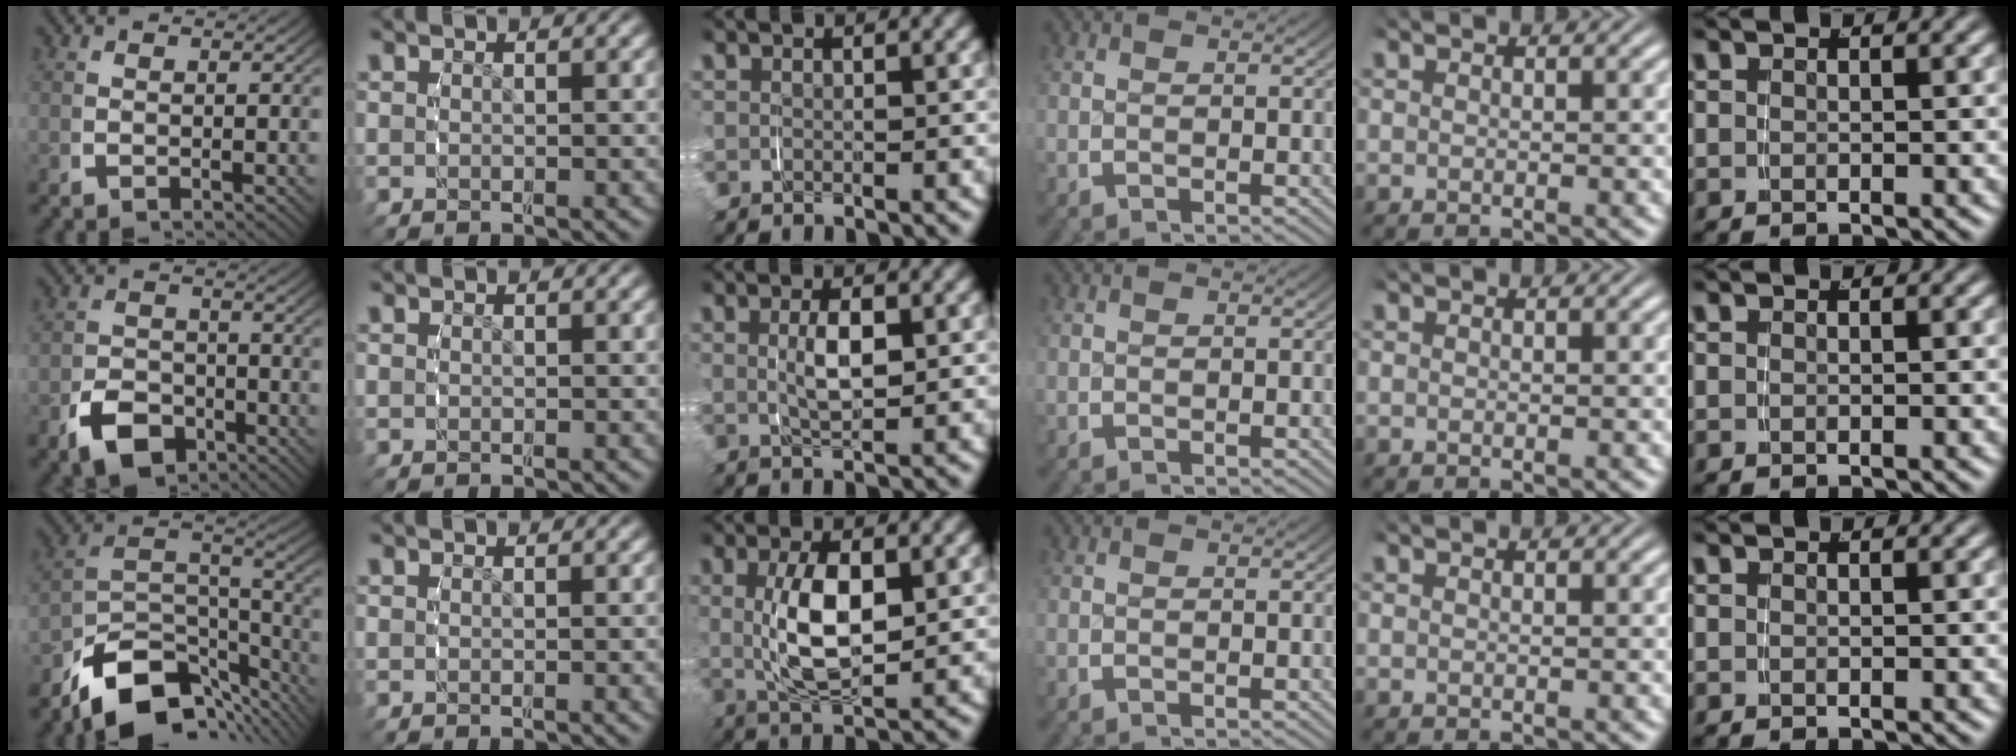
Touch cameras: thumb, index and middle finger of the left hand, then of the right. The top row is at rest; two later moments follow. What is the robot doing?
{"motion": "grasp_and_lifting", "object": "lipstick"}